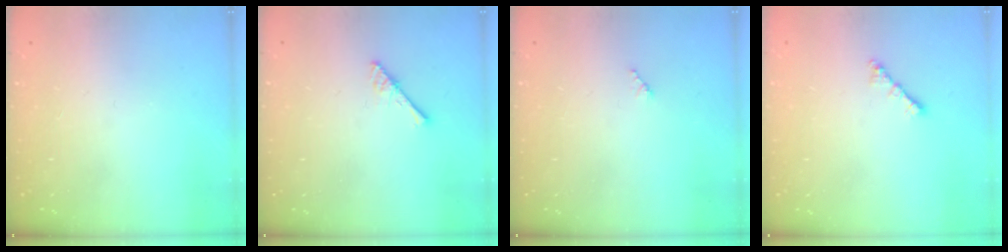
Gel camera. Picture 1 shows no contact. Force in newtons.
{"total": 4.2, "press": 4.2, "slide": 0.4}
{"total": 2.5, "press": 2.5, "slide": 0.3}
{"total": 2.0, "press": 1.9, "slide": 0.6}